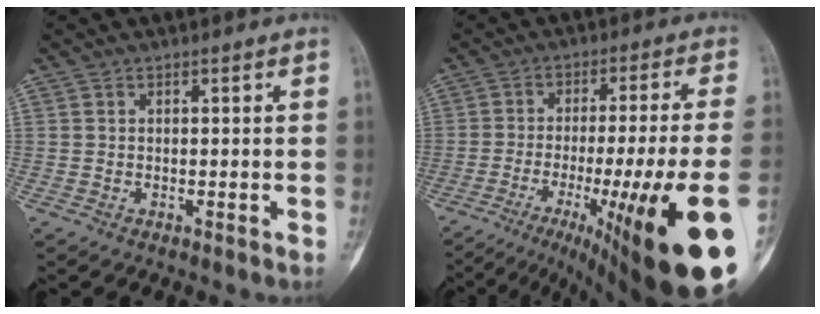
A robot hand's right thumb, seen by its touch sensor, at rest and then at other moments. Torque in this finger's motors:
{"motor_torque": [1.42, 1.41, 2.30, -0.47, 0.30]}